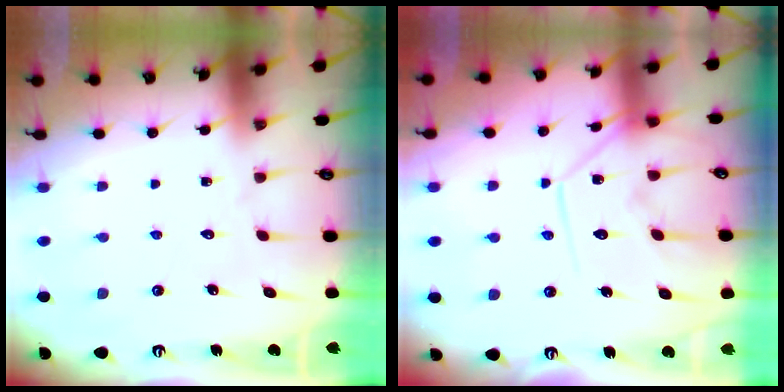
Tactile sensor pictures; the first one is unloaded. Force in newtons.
{"total": 11.8, "press": 11.7, "slide": 1.0}